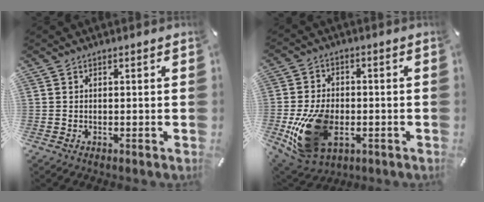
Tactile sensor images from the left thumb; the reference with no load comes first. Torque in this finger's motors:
{"motor_torque": [1.39, 2.31, 0.30, 0.17, 0.51]}